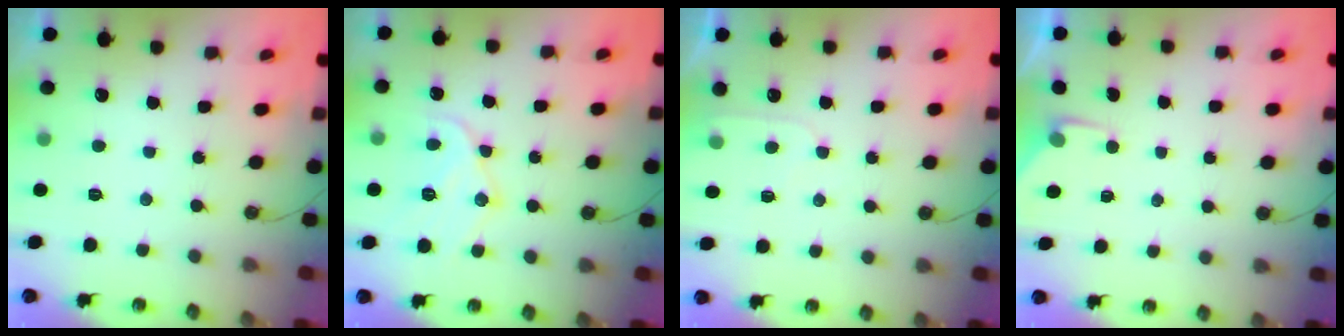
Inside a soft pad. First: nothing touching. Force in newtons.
{"total": 12.7, "press": 12.6, "slide": 0.9}
{"total": 5.6, "press": 5.5, "slide": 0.7}
{"total": 2.7, "press": 2.6, "slide": 0.5}